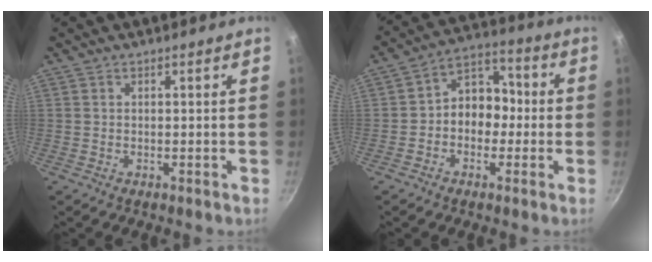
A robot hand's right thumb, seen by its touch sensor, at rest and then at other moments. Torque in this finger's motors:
{"motor_torque": [-0.15, 0.50, -0.02, 0.07, 0.04]}